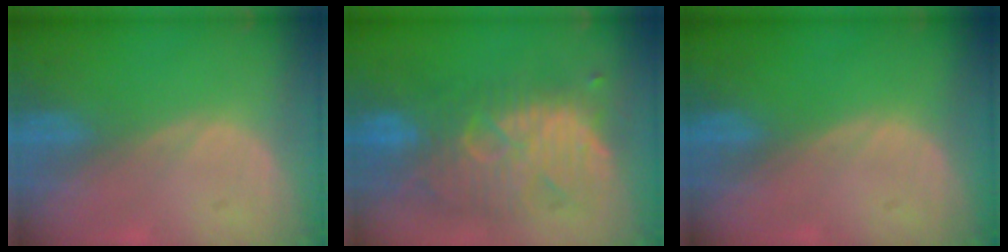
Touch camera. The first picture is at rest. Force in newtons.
{"total": 11.6, "press": 10.8, "slide": 4.1}
{"total": 0.0}